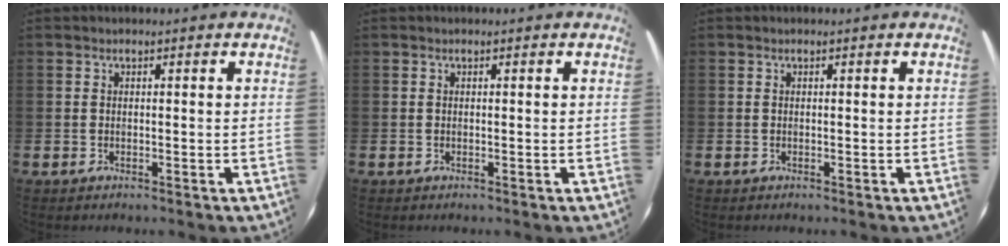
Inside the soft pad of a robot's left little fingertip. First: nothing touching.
{"total": 0.0}
{"total": 0.0}